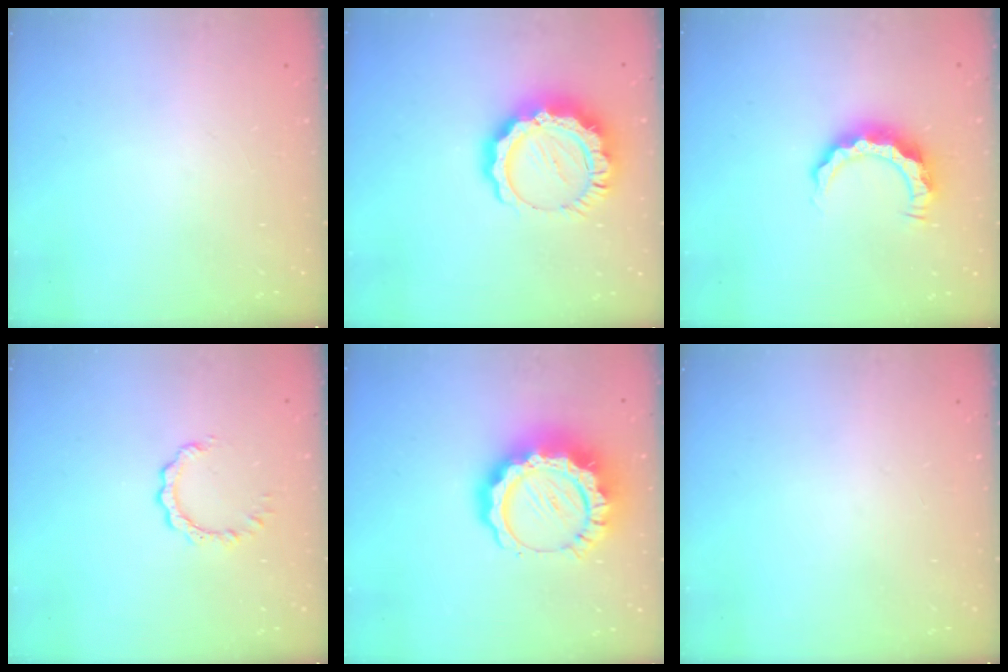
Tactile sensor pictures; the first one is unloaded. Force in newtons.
{"total": 14.3, "press": 14.2, "slide": 1.4}
{"total": 8.0, "press": 8.0, "slide": 0.1}
{"total": 3.2, "press": 3.2, "slide": 0.1}
{"total": 17.5, "press": 17.4, "slide": 1.7}
{"total": 0.0}